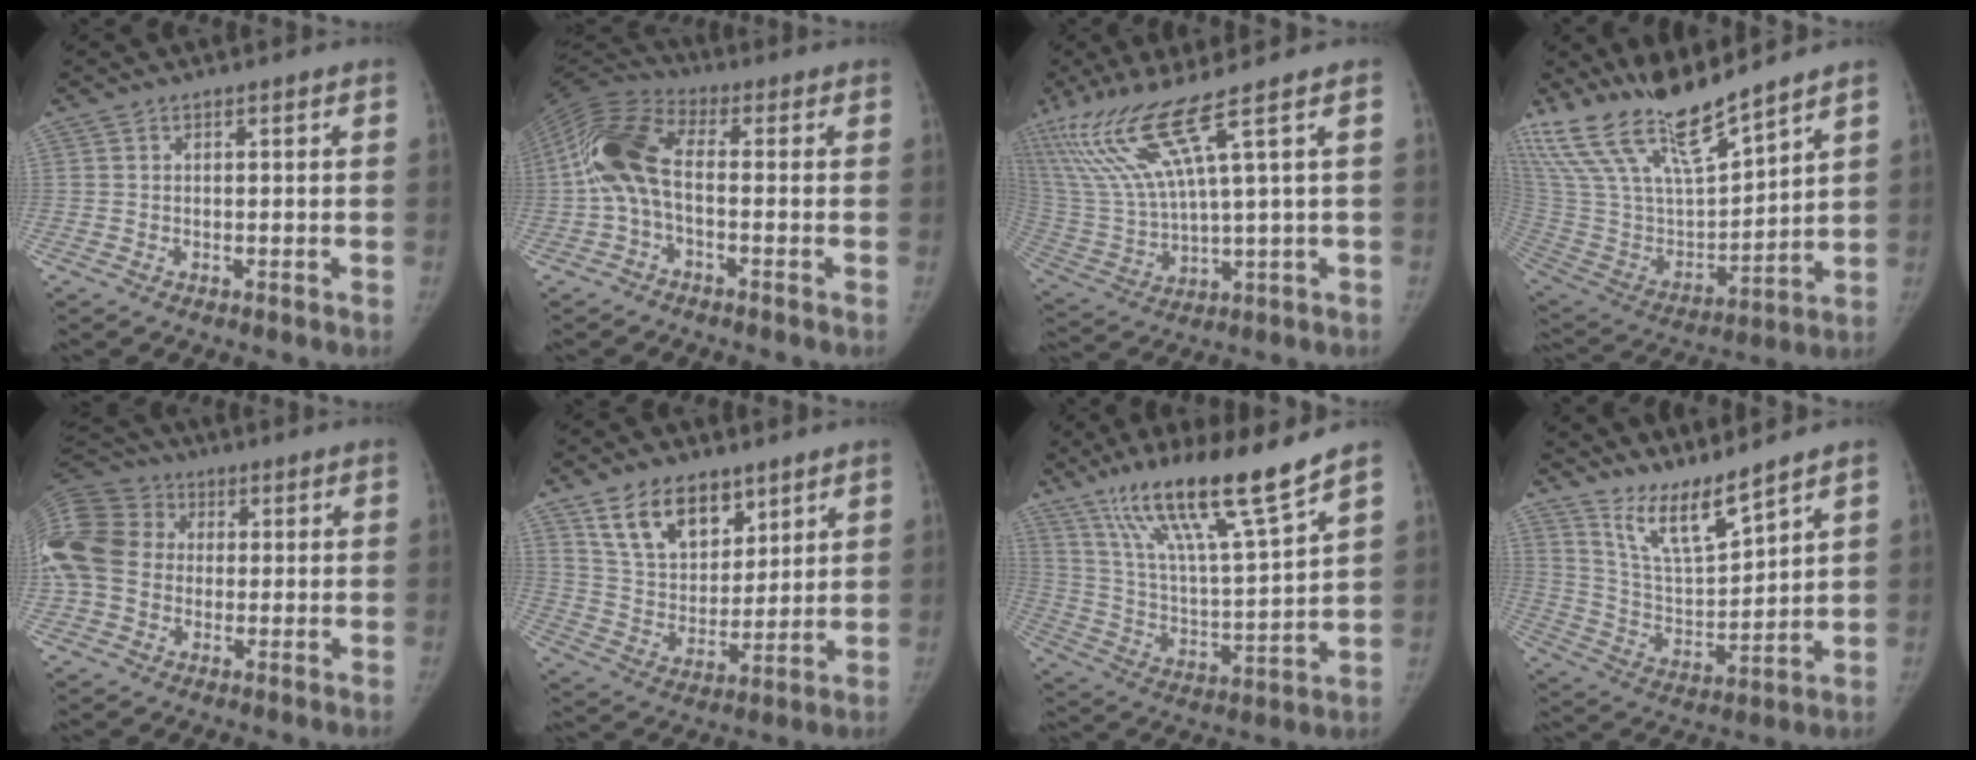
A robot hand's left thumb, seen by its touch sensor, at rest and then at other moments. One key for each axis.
{"total": 12.0, "fx": -0.9, "fy": 6.1, "fz": 10.3, "tx": -0.218, "ty": 0.037, "tz": -0.032}
{"total": 15.1, "fx": 8.2, "fy": 0.3, "fz": 12.6, "tx": -0.285, "ty": -0.033, "tz": 0.170}
{"total": 21.5, "fx": 17.9, "fy": 4.7, "fz": 11.0, "tx": -0.196, "ty": -0.084, "tz": 0.351}
{"total": 16.1, "fx": 0.2, "fy": 13.4, "fz": 8.9, "tx": -0.208, "ty": 0.040, "tz": -0.001}
{"total": 13.6, "fx": 8.4, "fy": 8.1, "fz": 7.0, "tx": -0.084, "ty": -0.049, "tz": 0.160}
{"total": 19.2, "fx": 13.7, "fy": 1.3, "fz": 13.4, "tx": -0.218, "ty": -0.069, "tz": 0.247}
{"total": 10.1, "fx": 8.5, "fy": 1.2, "fz": 5.2, "tx": -0.091, "ty": -0.071, "tz": 0.174}